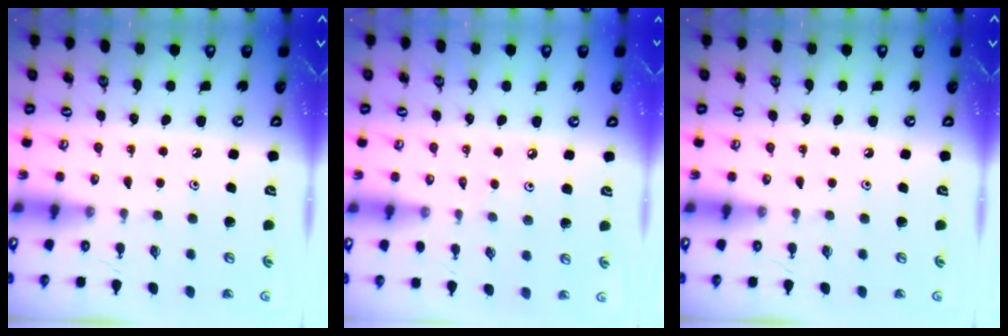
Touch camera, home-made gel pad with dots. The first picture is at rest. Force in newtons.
{"total": 1.9, "press": 1.9, "slide": 0.4}
{"total": 0.0}